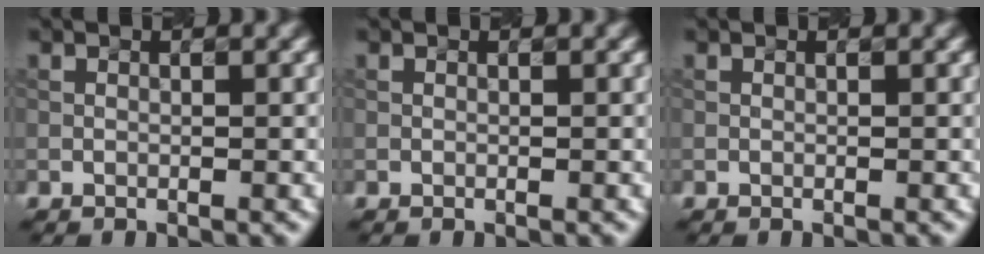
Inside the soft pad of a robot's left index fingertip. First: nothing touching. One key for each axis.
{"total": 0.0}
{"total": 0.0}